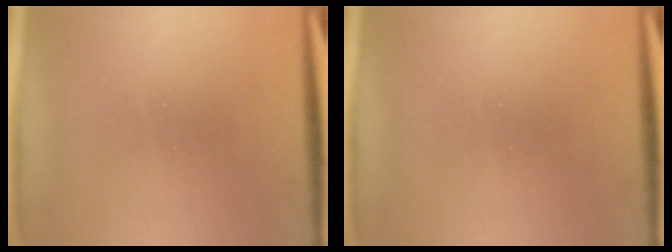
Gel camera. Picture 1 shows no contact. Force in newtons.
{"total": 0.0}